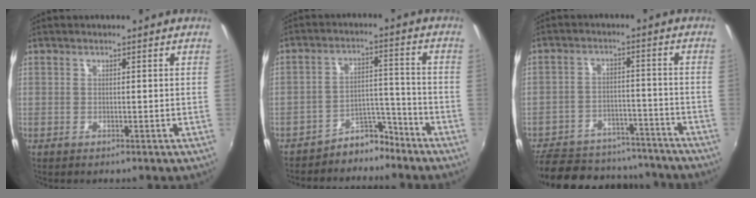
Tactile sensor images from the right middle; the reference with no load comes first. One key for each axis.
{"total": 6.3, "fx": -5.8, "fy": 2.4, "fz": 0.9, "tx": -0.010, "ty": 0.030, "tz": -0.086}
{"total": 20.0, "fx": -16.3, "fy": 9.2, "fz": 7.1, "tx": -0.168, "ty": 0.032, "tz": -0.206}